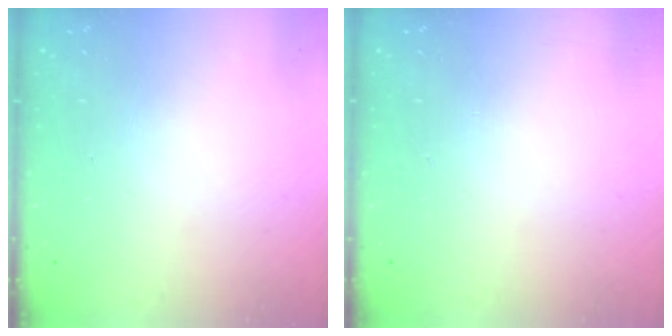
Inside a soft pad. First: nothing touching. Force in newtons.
{"total": 0.0}